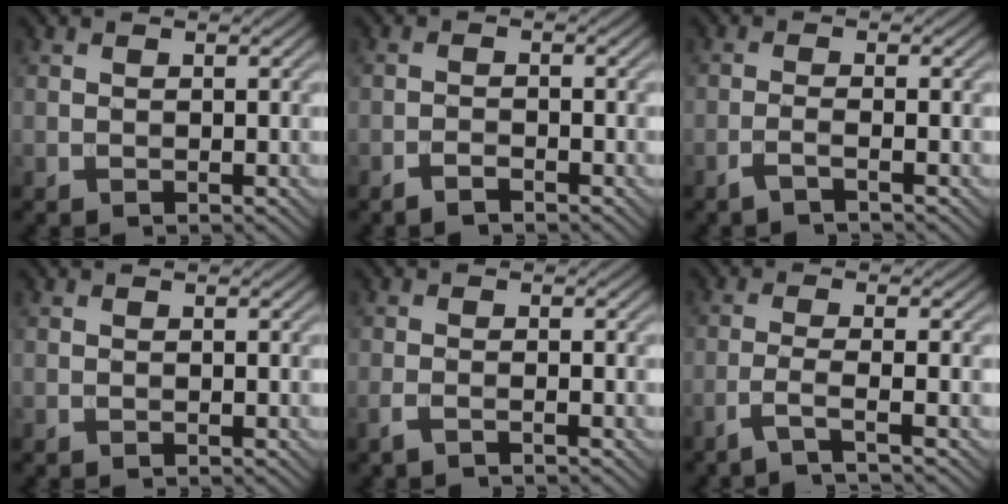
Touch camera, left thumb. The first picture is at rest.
{"total": 1.7, "force": [-1.4, 0.3, 0.9], "torque": [-0.018, 0.001, -0.029]}
{"total": 2.0, "force": [-1.2, 0.2, 1.5], "torque": [-0.022, 0.007, -0.036]}
{"total": 0.0}
{"total": 1.6, "force": [-1.1, 0.2, 1.2], "torque": [-0.023, 0.002, -0.030]}
{"total": 3.2, "force": [-1.8, 0.3, 2.6], "torque": [-0.042, 0.008, -0.058]}